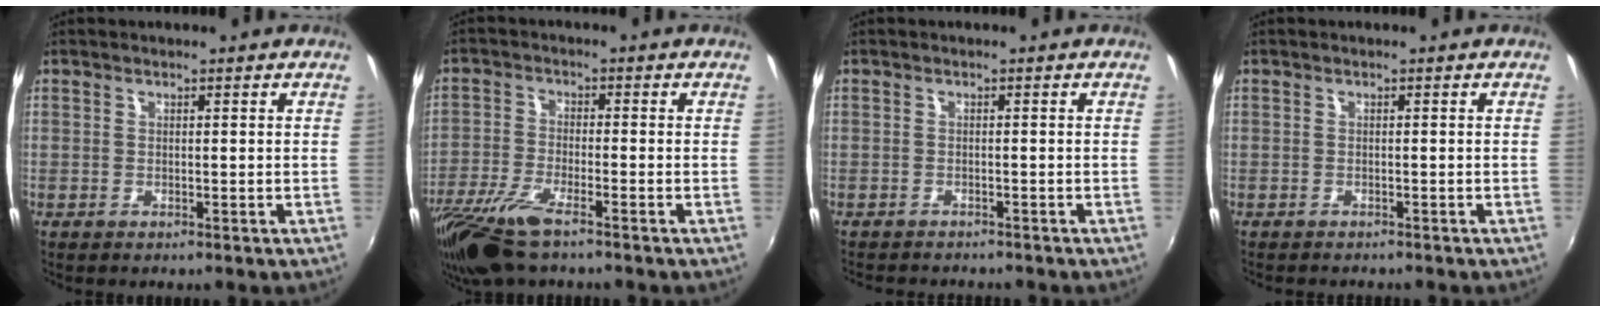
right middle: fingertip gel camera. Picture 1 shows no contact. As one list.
[{"total": 11.0, "force": [-8.1, 2.3, 7.1], "torque": [-0.164, -0.038, -0.159]}, {"total": 3.7, "force": [-3.5, 0.7, 1.1], "torque": [-0.031, -0.013, -0.053]}, {"total": 1.7, "force": [-1.6, 0.2, 0.5], "torque": [-0.015, -0.009, -0.023]}]